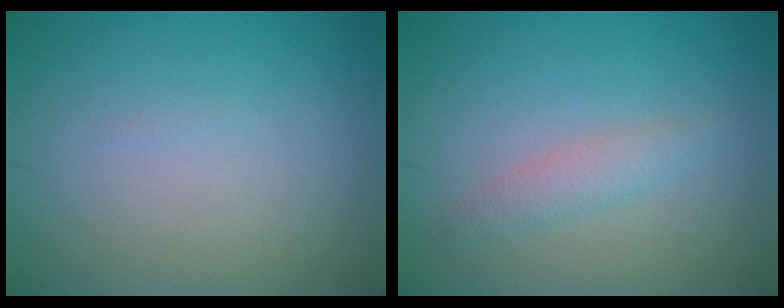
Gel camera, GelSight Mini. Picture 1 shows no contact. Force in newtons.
{"total": 1.7, "press": 1.7, "slide": 0.1}